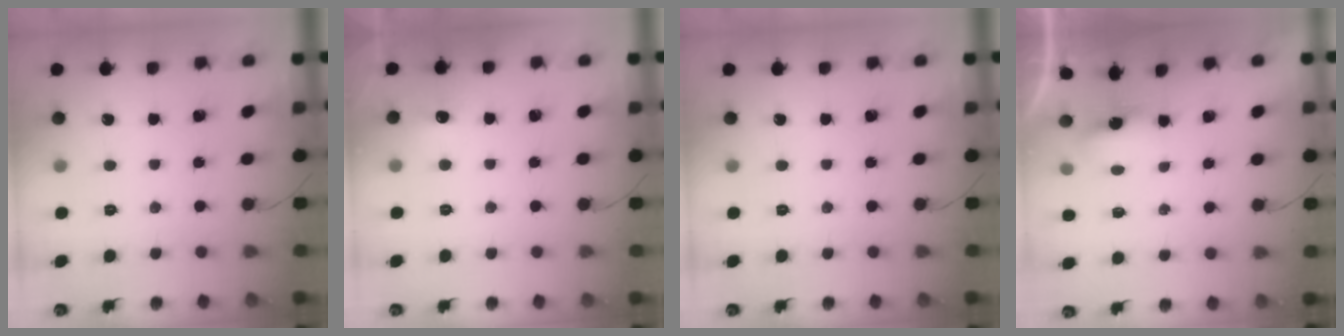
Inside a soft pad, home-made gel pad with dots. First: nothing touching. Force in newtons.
{"total": 5.4, "press": 5.1, "slide": 1.7}
{"total": 0.0}
{"total": 3.7, "press": 3.7, "slide": 0.6}